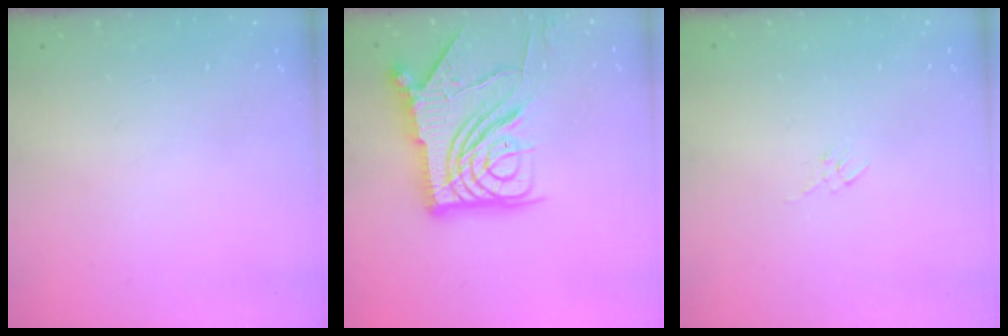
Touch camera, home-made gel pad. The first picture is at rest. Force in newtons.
{"total": 21.3, "press": 21.2, "slide": 2.4}
{"total": 2.7, "press": 2.7, "slide": 0.5}